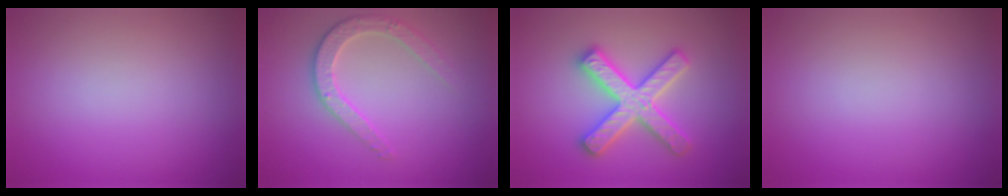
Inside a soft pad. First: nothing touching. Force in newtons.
{"total": 2.8, "press": 2.7, "slide": 0.5}
{"total": 5.0, "press": 5.0, "slide": 0.8}
{"total": 0.0}